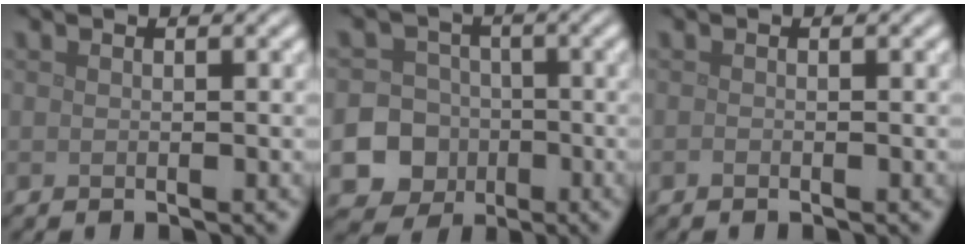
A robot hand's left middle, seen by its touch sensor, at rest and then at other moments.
{"total": 15.3, "force": [-5.5, 14.1, 2.4], "torque": [-0.079, -0.037, -0.109]}
{"total": 0.0}